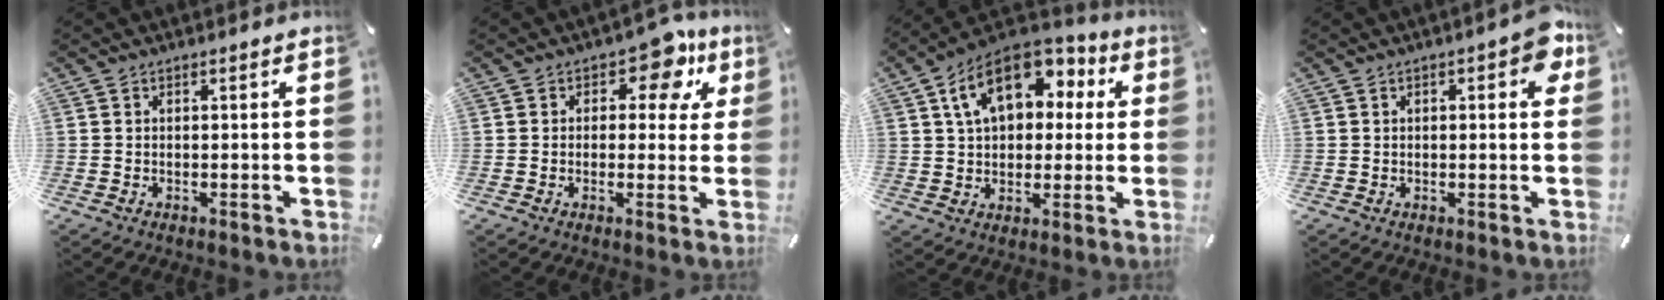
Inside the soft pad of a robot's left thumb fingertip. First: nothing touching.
{"total": 9.7, "force": [4.7, 5.5, 6.4], "torque": [-0.066, -0.026, 0.072]}
{"total": 15.2, "force": [6.1, 10.2, 9.4], "torque": [-0.171, -0.012, 0.113]}
{"total": 5.6, "force": [1.7, 2.3, 4.9], "torque": [-0.061, 0.000, 0.022]}